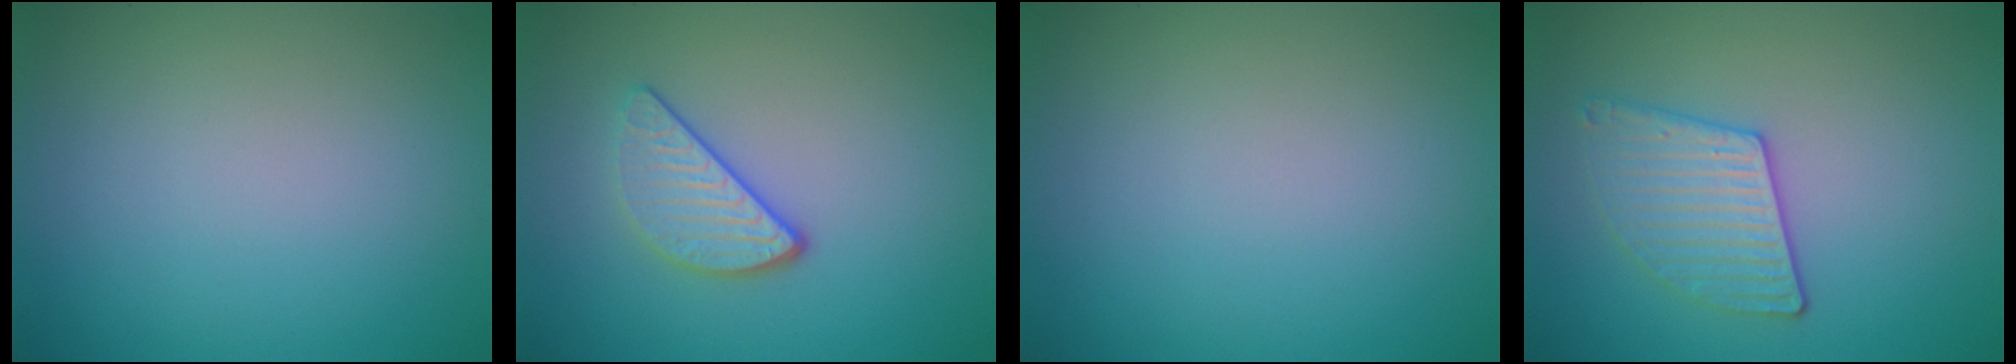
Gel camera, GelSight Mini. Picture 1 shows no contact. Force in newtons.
{"total": 3.0, "press": 2.5, "slide": 1.6}
{"total": 0.0}
{"total": 2.9, "press": 2.9, "slide": 0.6}